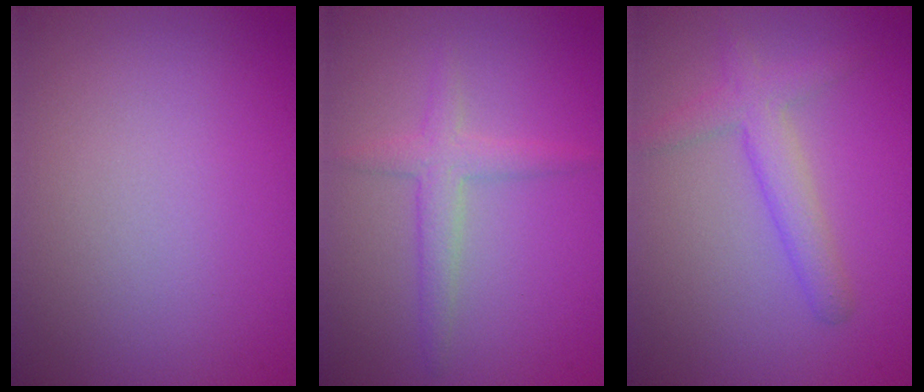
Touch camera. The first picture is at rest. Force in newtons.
{"total": 2.2, "press": 2.2, "slide": 0.0}
{"total": 2.9, "press": 2.8, "slide": 0.2}